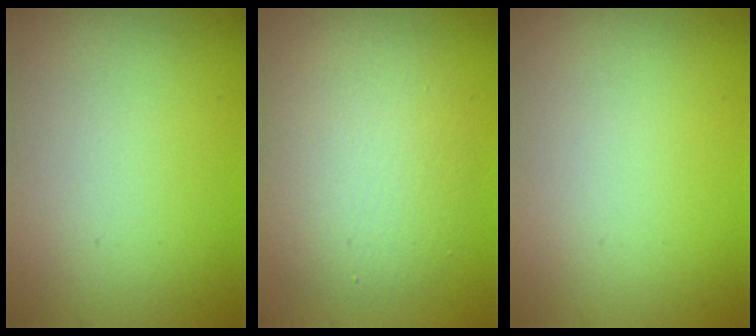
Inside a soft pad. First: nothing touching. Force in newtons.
{"total": 5.5, "press": 5.5, "slide": 0.2}
{"total": 0.0}